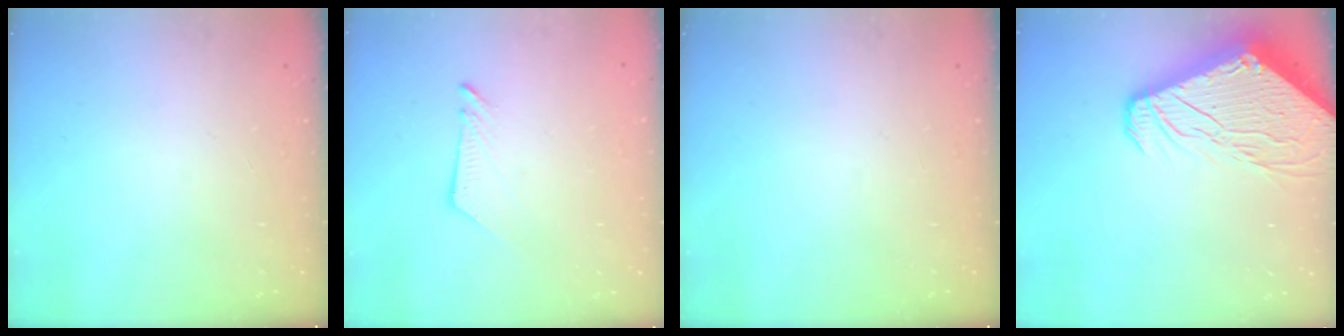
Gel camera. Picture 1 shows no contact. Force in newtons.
{"total": 5.6, "press": 5.5, "slide": 0.7}
{"total": 0.0}
{"total": 16.7, "press": 16.6, "slide": 2.0}